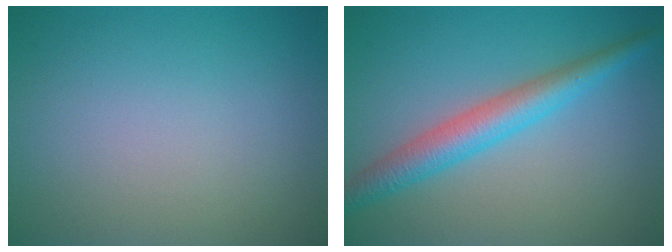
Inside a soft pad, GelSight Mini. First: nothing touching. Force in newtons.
{"total": 4.3, "press": 4.3, "slide": 0.0}